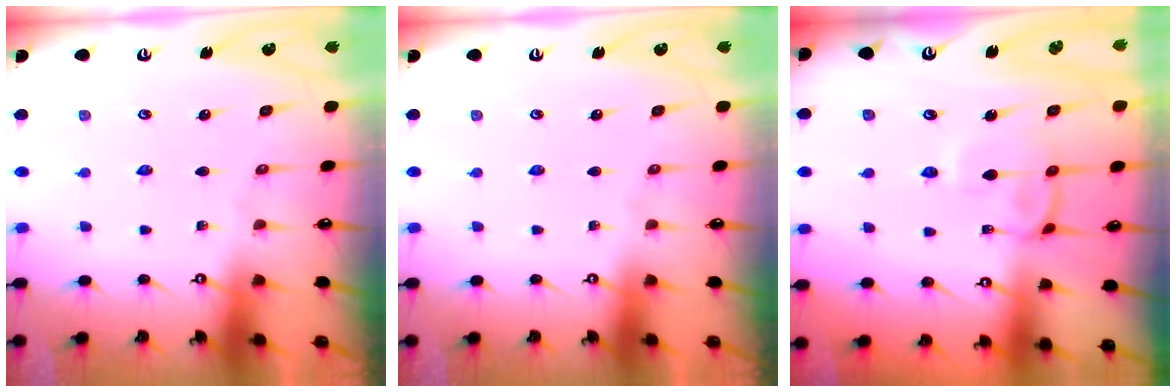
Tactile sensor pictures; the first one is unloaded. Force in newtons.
{"total": 0.0}
{"total": 2.7, "press": 2.6, "slide": 0.9}